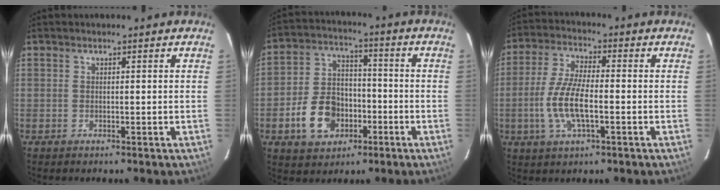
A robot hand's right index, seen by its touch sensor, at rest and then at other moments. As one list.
[{"total": 11.9, "force": [-4.7, 8.6, 6.8], "torque": [-0.157, 0.020, -0.068]}, {"total": 9.6, "force": [-2.4, 3.1, 8.8], "torque": [-0.187, 0.000, -0.049]}]